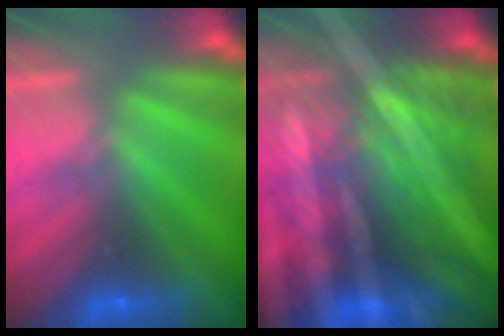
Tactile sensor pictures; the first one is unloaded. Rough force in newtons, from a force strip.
{"total": 9.6}